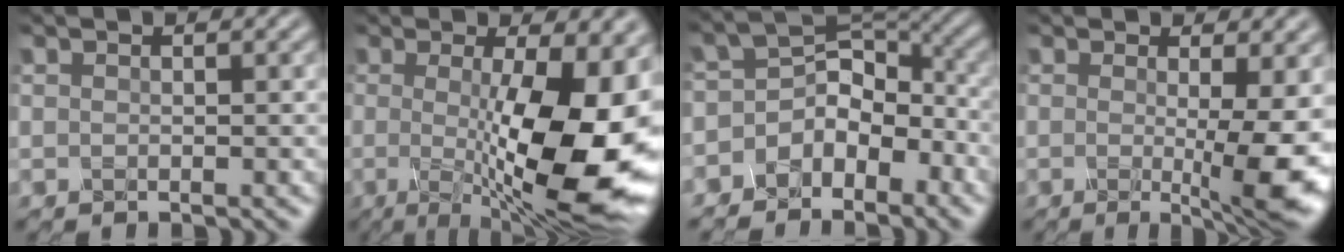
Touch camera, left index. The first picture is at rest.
{"total": 12.8, "force": [-1.2, 2.7, 12.5], "torque": [-0.161, -0.018, -0.019]}
{"total": 5.2, "force": [-3.3, 3.4, 2.0], "torque": [0.003, 0.019, -0.066]}
{"total": 6.1, "force": [-0.4, 0.9, 6.0], "torque": [-0.086, -0.013, -0.005]}